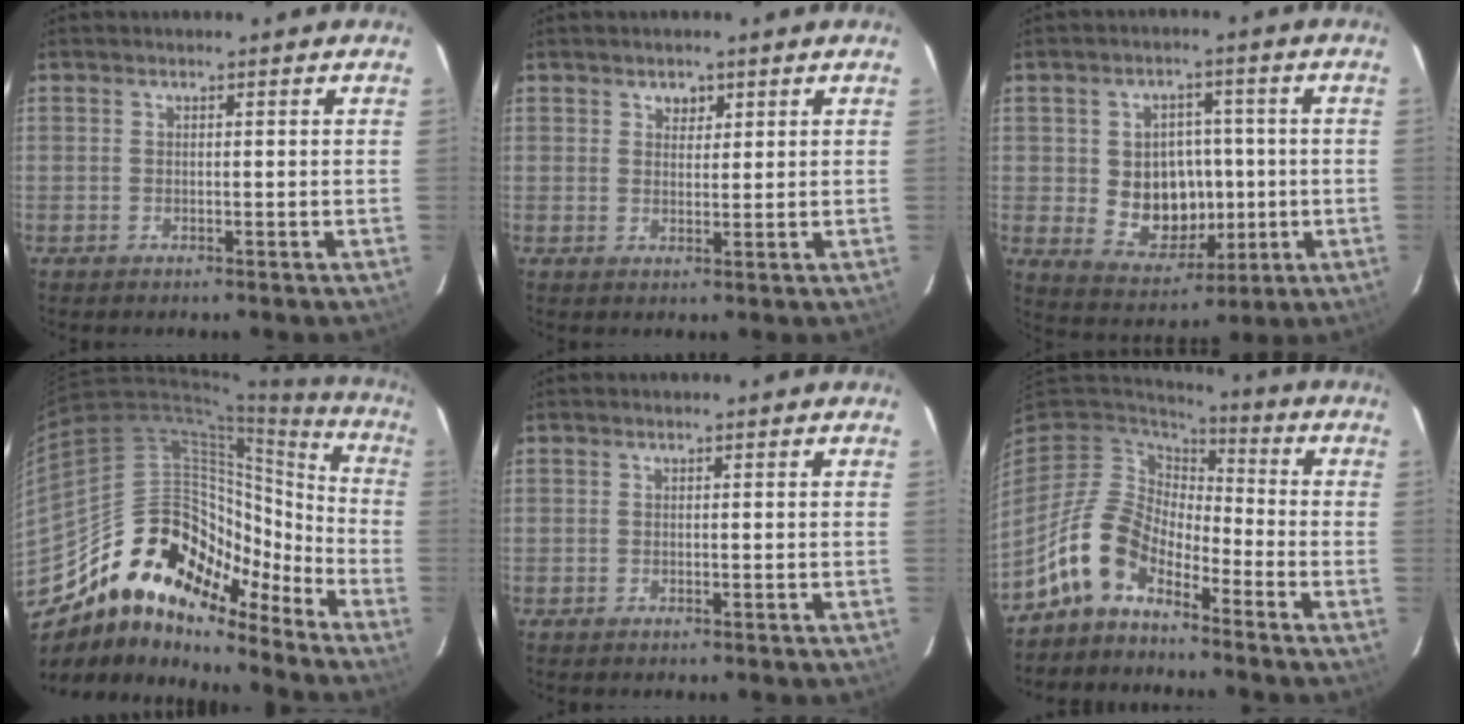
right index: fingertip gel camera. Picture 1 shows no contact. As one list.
[{"total": 2.2, "force": [1.3, 1.6, 0.7], "torque": [-0.005, 0.006, 0.022]}, {"total": 10.7, "force": [-0.7, 8.9, 5.9], "torque": [-0.121, 0.004, 0.012]}, {"total": 20.8, "force": [-14.6, 11.0, 10.0], "torque": [-0.174, 0.026, -0.254]}, {"total": 0.0}, {"total": 10.9, "force": [-7.2, 5.6, 6.0], "torque": [-0.124, 0.013, -0.149]}]